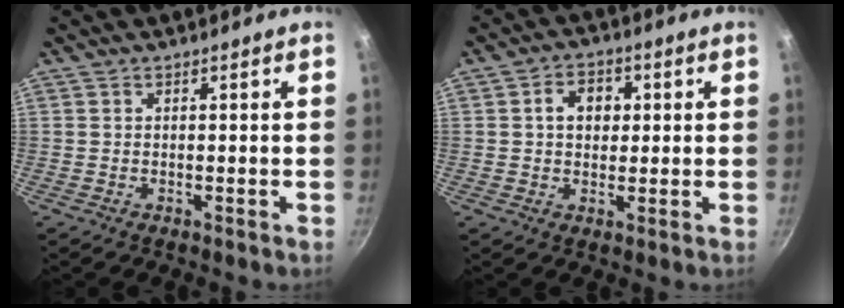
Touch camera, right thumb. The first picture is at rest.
{"total": 6.2, "force": [1.2, 4.8, 3.7], "torque": [-0.033, 0.008, 0.011]}